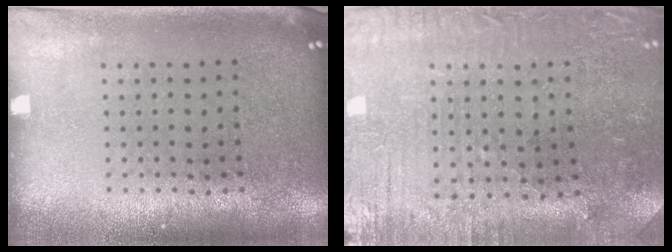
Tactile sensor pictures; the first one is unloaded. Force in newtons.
{"total": 1.0, "press": 0.9, "slide": 0.4}